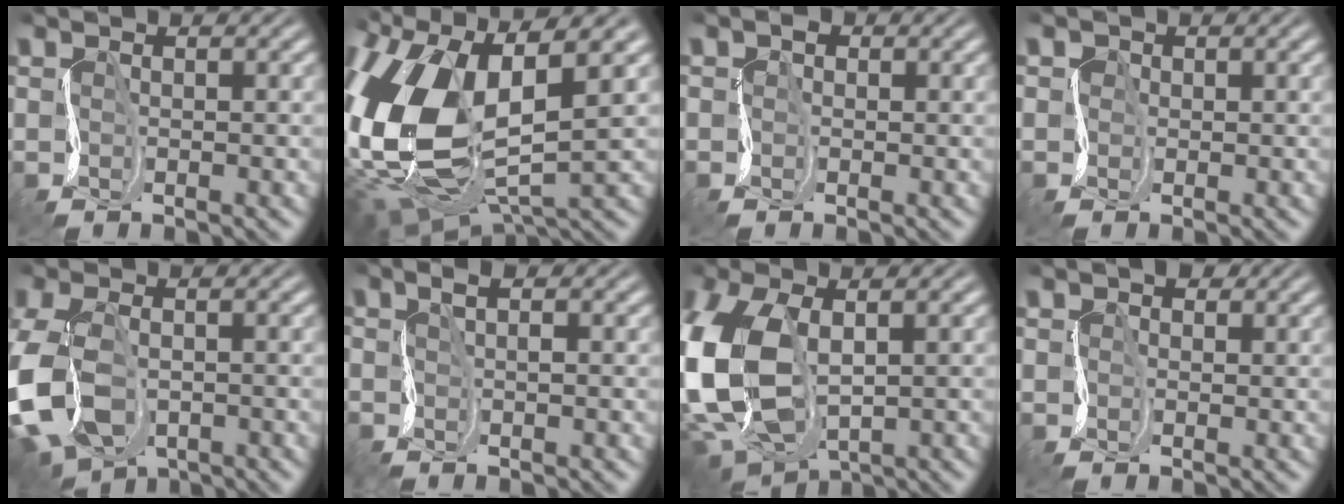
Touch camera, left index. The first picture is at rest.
{"total": 14.4, "force": [1.0, 7.9, 12.0], "torque": [-0.278, -0.010, 0.019]}
{"total": 0.7, "force": [-0.3, 0.6, -0.2], "torque": [0.003, -0.002, -0.004]}
{"total": 0.9, "force": [-0.4, 0.5, -0.7], "torque": [0.008, -0.002, -0.005]}
{"total": 9.7, "force": [-5.2, 5.5, 6.0], "torque": [-0.166, -0.037, -0.091]}
{"total": 1.1, "force": [-0.4, -0.2, 1.0], "torque": [-0.023, 0.005, -0.008]}
{"total": 10.6, "force": [-1.1, 6.7, 8.2], "torque": [-0.229, -0.015, -0.017]}
{"total": 1.3, "force": [0.4, 1.1, 0.5], "torque": [-0.001, 0.005, -0.001]}